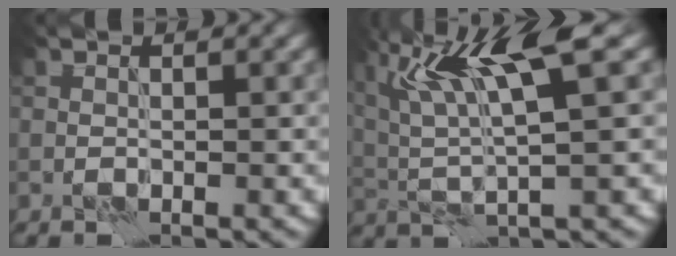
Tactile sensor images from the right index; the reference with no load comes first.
{"total": 8.8, "force": [3.7, 1.7, 7.9], "torque": [-0.150, 0.011, 0.071]}